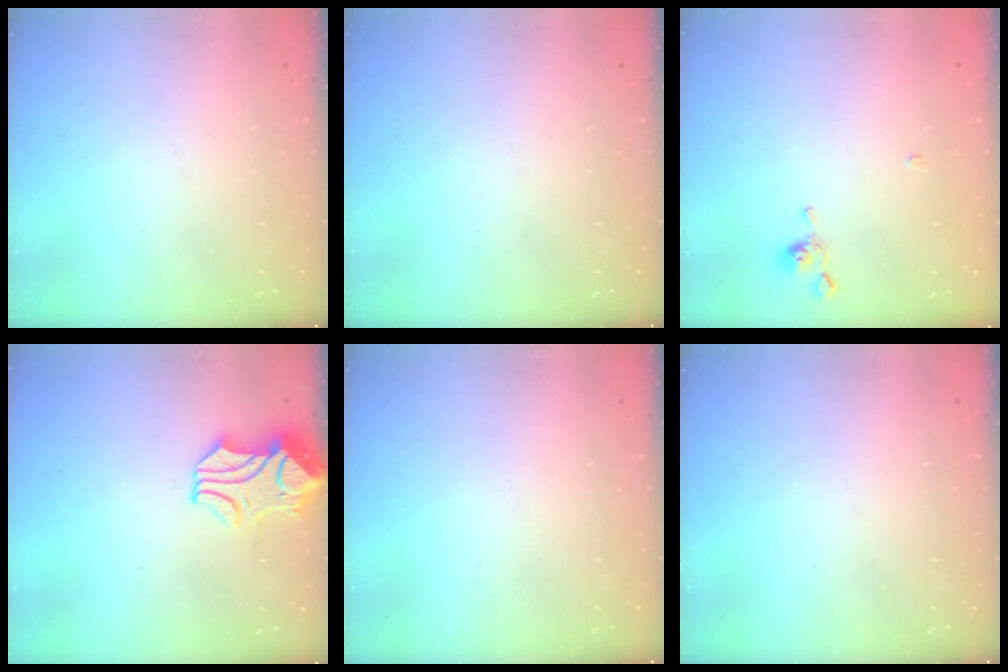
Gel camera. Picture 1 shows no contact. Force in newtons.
{"total": 0.0}
{"total": 2.2, "press": 2.2, "slide": 0.3}
{"total": 1.7, "press": 1.4, "slide": 1.0}
{"total": 0.0}
{"total": 0.0}